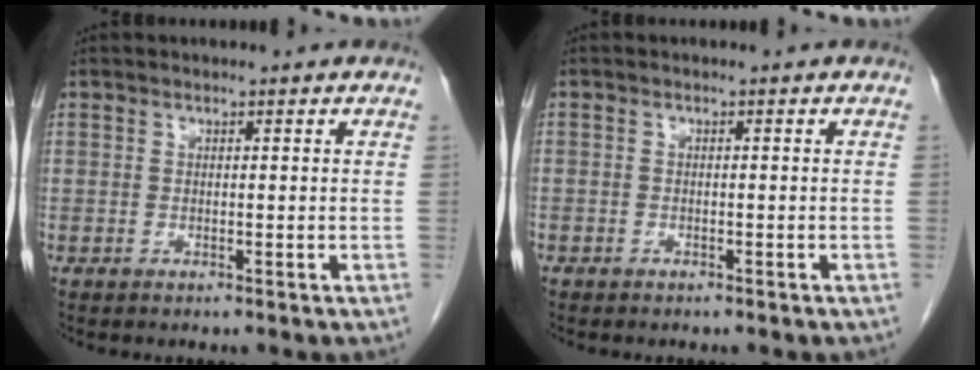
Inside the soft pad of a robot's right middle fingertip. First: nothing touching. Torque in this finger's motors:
{"motor_torque": [0.89, -1.25, 0.03, -0.14]}